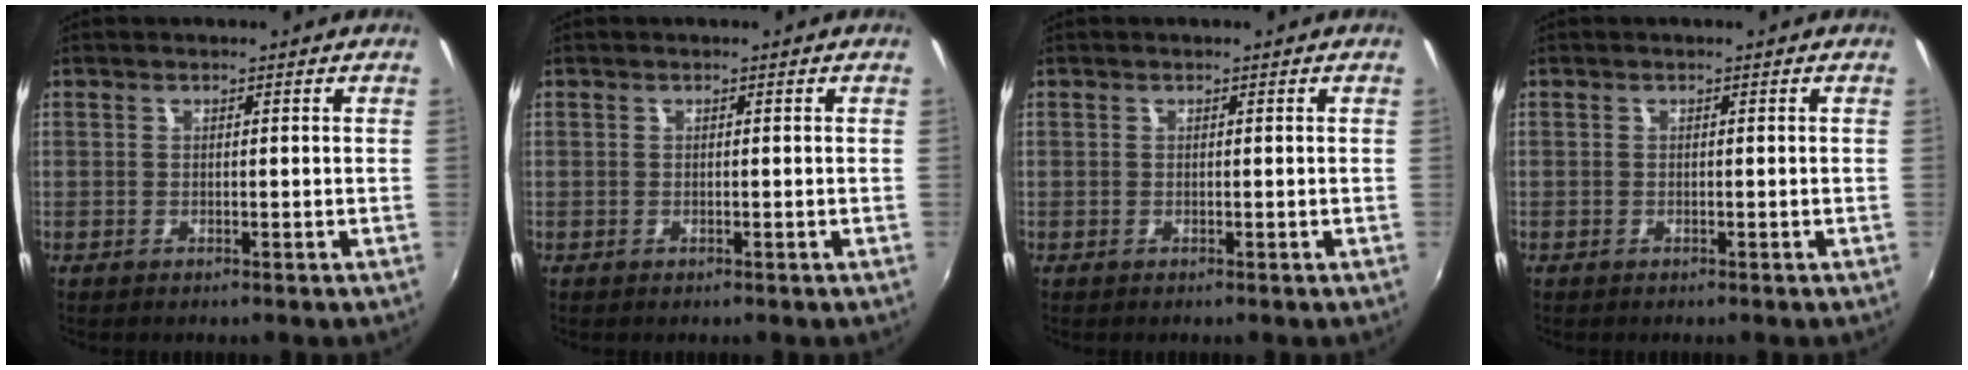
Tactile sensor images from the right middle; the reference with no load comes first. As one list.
[{"total": 0.0}, {"total": 0.0}, {"total": 0.0}]